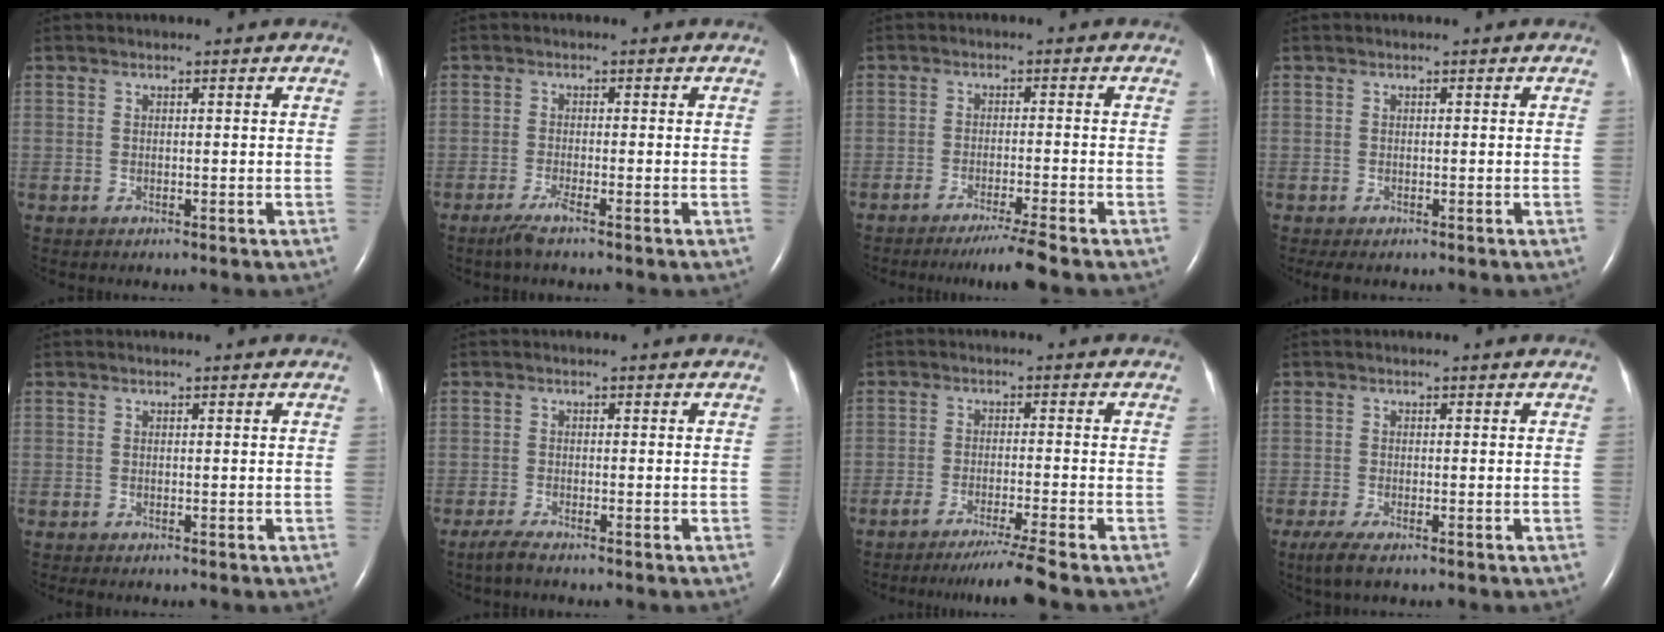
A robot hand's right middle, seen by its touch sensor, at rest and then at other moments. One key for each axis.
{"total": 2.3, "fx": -1.7, "fy": -0.3, "fz": 1.6, "tx": -0.042, "ty": -0.007, "tz": -0.038}
{"total": 5.0, "fx": -4.0, "fy": -1.5, "fz": 2.6, "tx": -0.041, "ty": -0.015, "tz": -0.071}
{"total": 1.4, "fx": -1.0, "fy": 0.6, "fz": 0.9, "tx": -0.013, "ty": -0.004, "tz": -0.011}
{"total": 0.0}
{"total": 1.9, "fx": -1.5, "fy": -0.1, "fz": 1.1, "tx": -0.038, "ty": -0.008, "tz": -0.032}
{"total": 6.3, "fx": -5.1, "fy": -2.0, "fz": 3.2, "tx": -0.046, "ty": -0.022, "tz": -0.086}
{"total": 3.0, "fx": -1.9, "fy": 0.6, "fz": 2.2, "tx": -0.054, "ty": -0.011, "tz": -0.036}